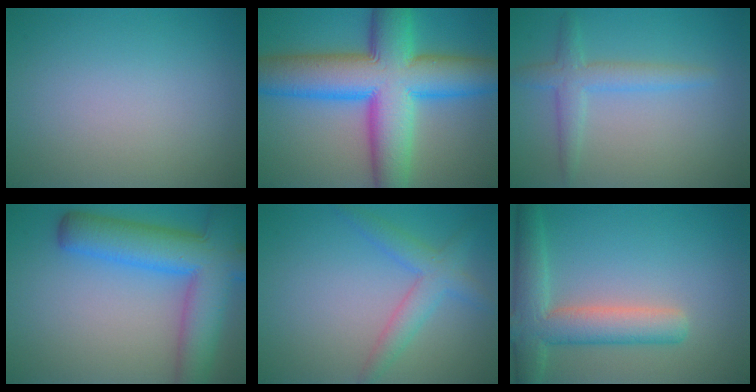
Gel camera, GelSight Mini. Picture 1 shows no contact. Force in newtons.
{"total": 13.8, "press": 13.8, "slide": 0.3}
{"total": 2.8, "press": 2.8, "slide": 0.1}
{"total": 9.4, "press": 9.4, "slide": 0.4}
{"total": 2.4, "press": 2.4, "slide": 0.2}
{"total": 6.0, "press": 6.0, "slide": 0.4}